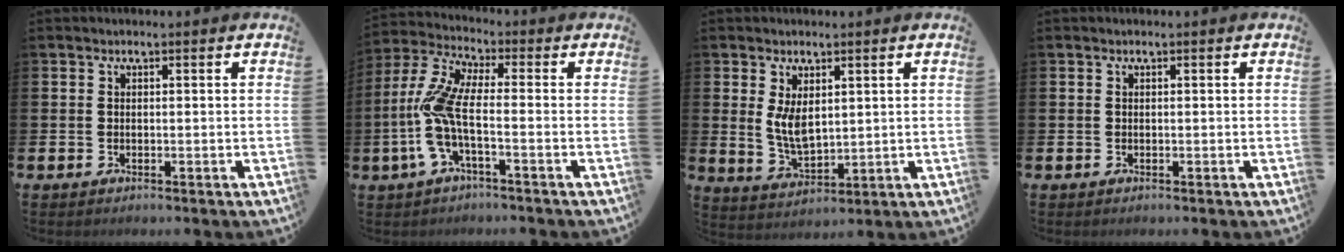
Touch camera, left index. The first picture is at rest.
{"total": 7.6, "force": [-1.3, 2.3, 7.2], "torque": [-0.171, -0.019, -0.030]}
{"total": 4.9, "force": [2.1, 2.4, 3.8], "torque": [-0.061, -0.014, 0.036]}
{"total": 0.0}